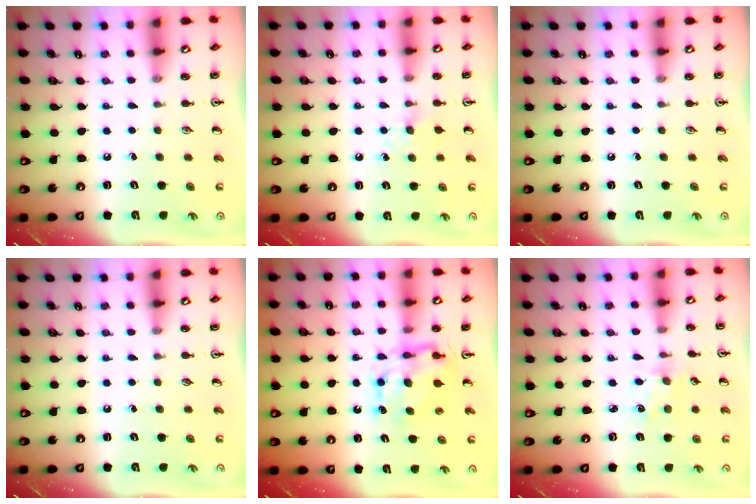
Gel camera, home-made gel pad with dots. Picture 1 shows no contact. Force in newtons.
{"total": 5.4, "press": 5.3, "slide": 0.7}
{"total": 0.0}
{"total": 0.0}
{"total": 8.2, "press": 8.2, "slide": 0.8}
{"total": 2.1, "press": 2.0, "slide": 0.3}